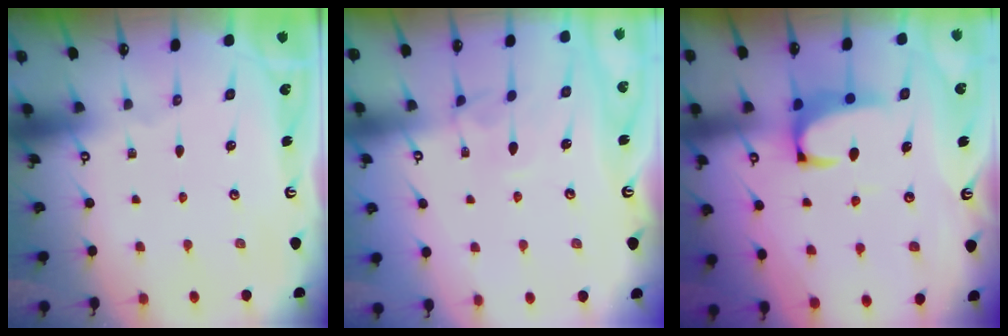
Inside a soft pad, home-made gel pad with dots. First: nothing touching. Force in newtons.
{"total": 3.9, "press": 3.9, "slide": 0.2}
{"total": 2.2, "press": 2.0, "slide": 1.0}